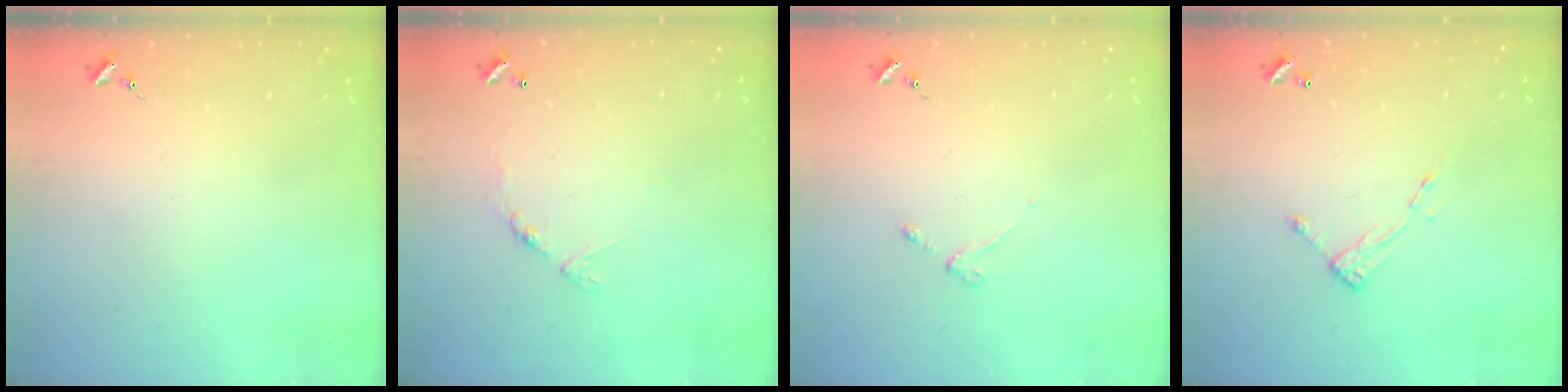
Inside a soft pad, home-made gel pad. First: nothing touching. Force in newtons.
{"total": 5.9, "press": 5.9, "slide": 0.4}
{"total": 3.1, "press": 3.0, "slide": 0.4}
{"total": 4.7, "press": 4.6, "slide": 0.4}